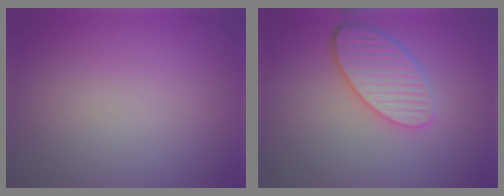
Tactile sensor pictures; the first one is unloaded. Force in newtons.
{"total": 4.3, "press": 3.8, "slide": 2.0}